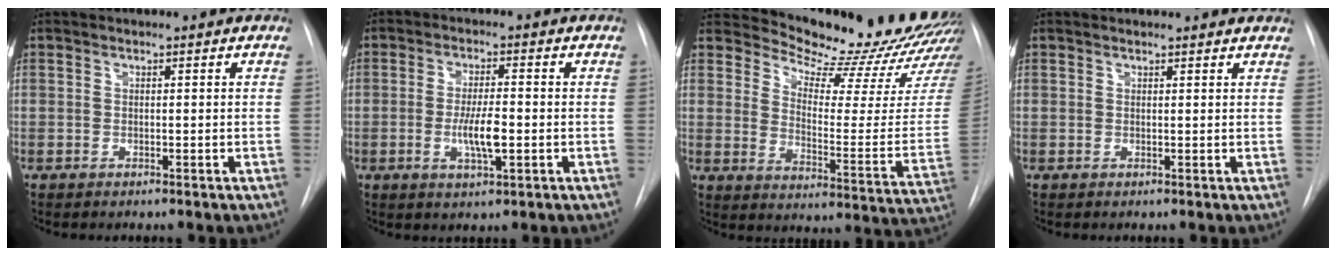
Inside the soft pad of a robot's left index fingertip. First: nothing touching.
{"total": 5.6, "force": [-1.2, 1.1, 5.4], "torque": [-0.104, -0.008, -0.018]}
{"total": 20.4, "force": [19.6, 1.1, 5.5], "torque": [-0.086, -0.132, 0.245]}
{"total": 5.3, "force": [5.0, 1.0, 1.3], "torque": [-0.015, 0.014, 0.046]}